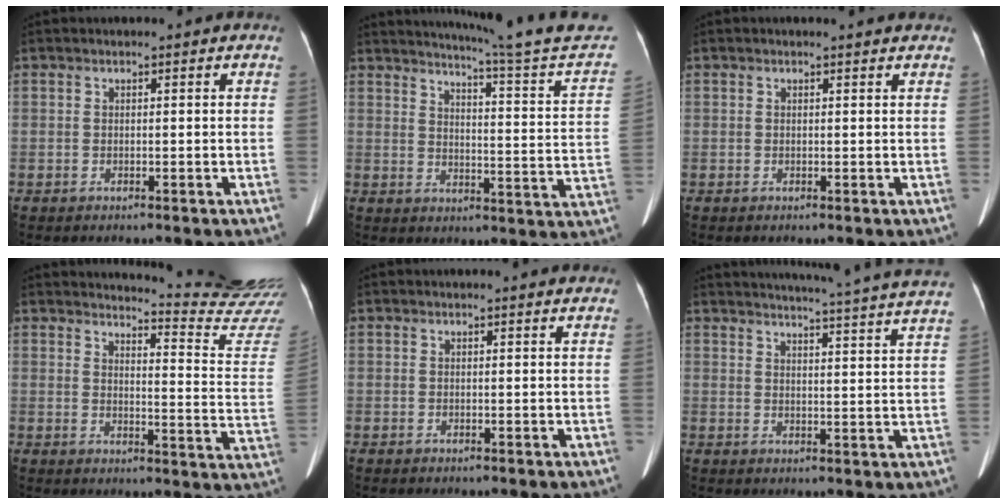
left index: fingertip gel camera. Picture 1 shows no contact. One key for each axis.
{"total": 20.2, "fx": 18.8, "fy": -1.8, "fz": 7.2, "tx": -0.111, "ty": -0.098, "tz": 0.220}
{"total": 1.5, "fx": 1.4, "fy": 0.1, "fz": 0.4, "tx": -0.013, "ty": 0.003, "tz": 0.011}
{"total": 17.9, "fx": 17.6, "fy": -1.8, "fz": 2.8, "tx": -0.036, "ty": -0.159, "tz": 0.184}
{"total": 2.3, "fx": 2.2, "fy": 0.1, "fz": 0.5, "tx": -0.010, "ty": 0.005, "tz": 0.018}
{"total": 22.0, "fx": 20.6, "fy": -1.5, "fz": 7.5, "tx": -0.114, "ty": -0.061, "tz": 0.241}